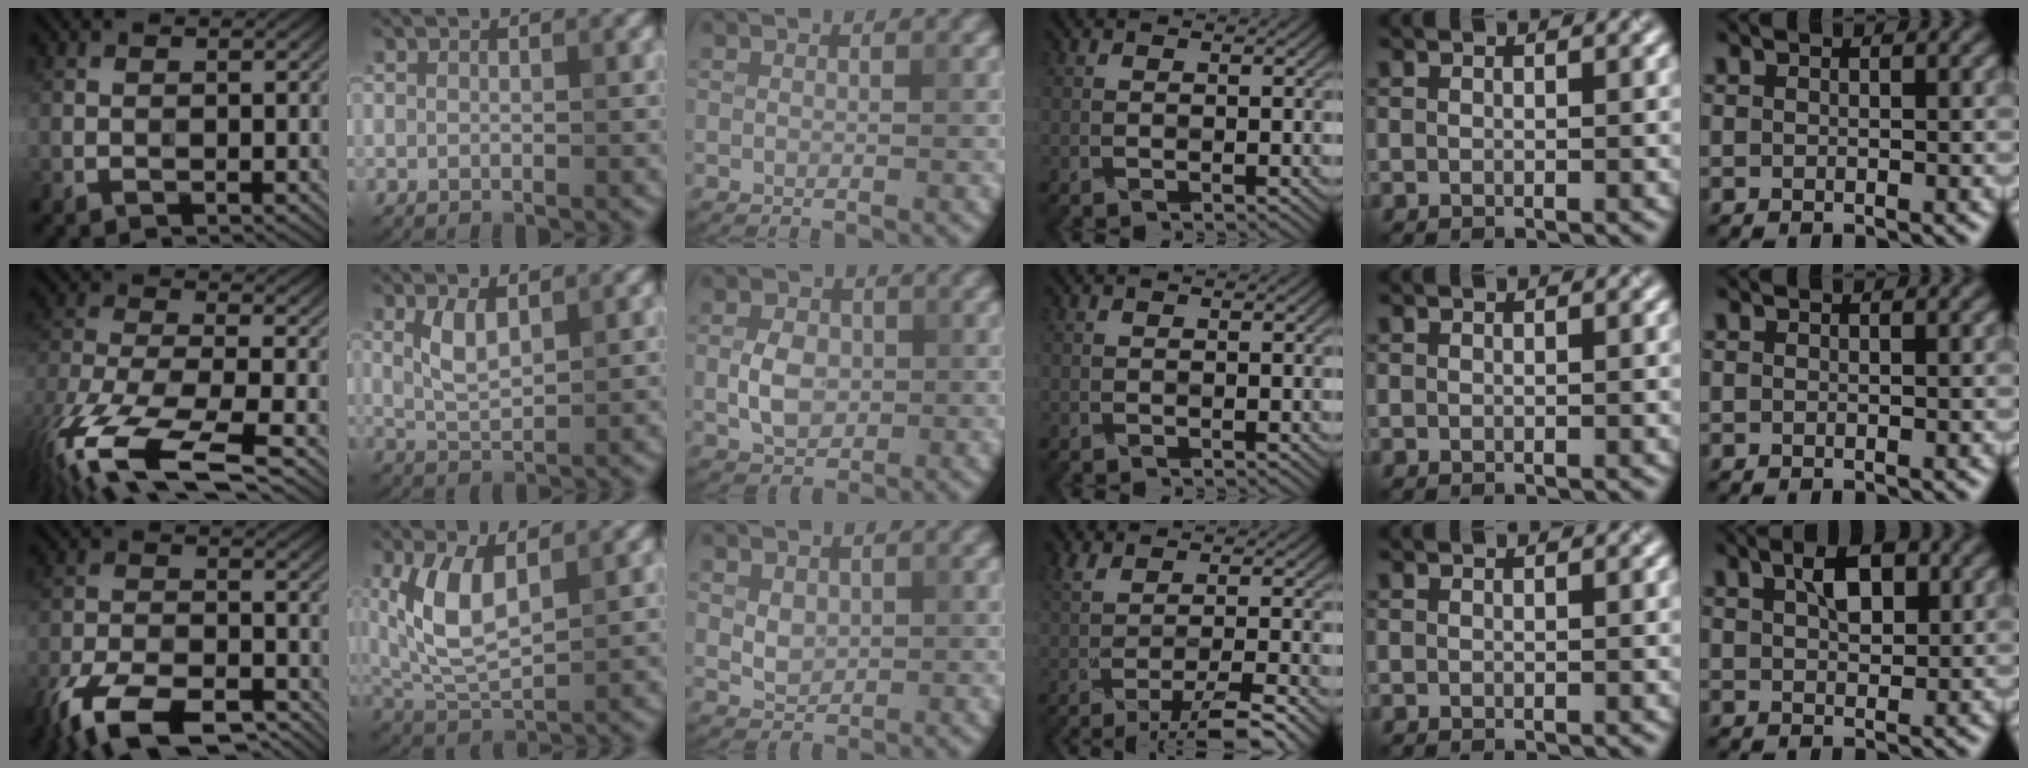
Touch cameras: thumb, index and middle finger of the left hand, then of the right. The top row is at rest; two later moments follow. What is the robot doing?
{"motion": "wrap", "object": "crepe paper"}